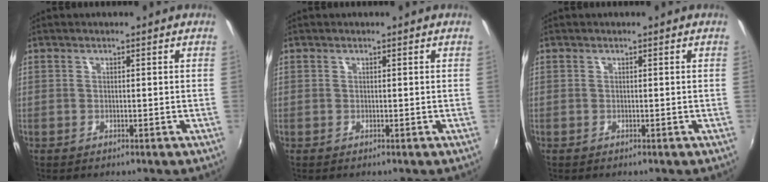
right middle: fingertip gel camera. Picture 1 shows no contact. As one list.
[{"total": 0.0}, {"total": 0.0}]